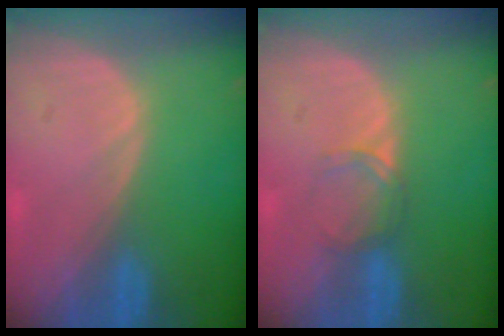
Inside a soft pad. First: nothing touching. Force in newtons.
{"total": 2.2, "press": 2.2, "slide": 0.2}